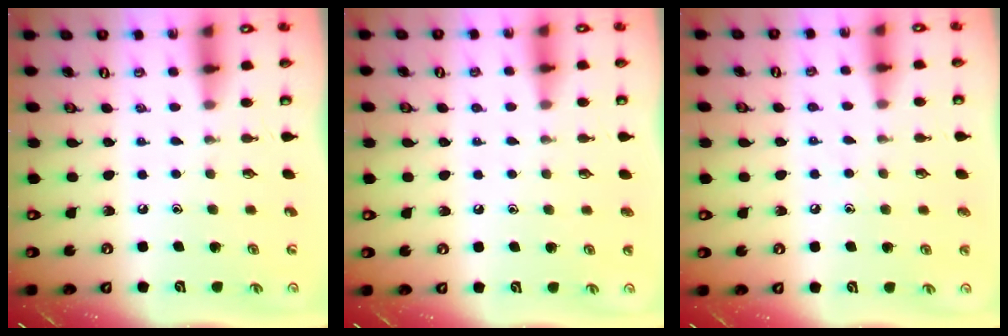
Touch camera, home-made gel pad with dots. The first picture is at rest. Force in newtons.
{"total": 0.8, "press": 0.8, "slide": 0.1}
{"total": 6.5, "press": 6.4, "slide": 0.8}